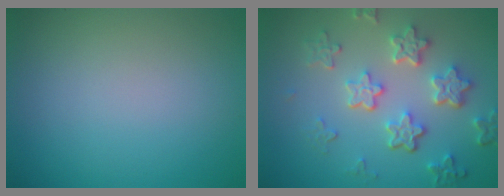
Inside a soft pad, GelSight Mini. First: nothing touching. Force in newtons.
{"total": 5.5, "press": 4.2, "slide": 3.6}